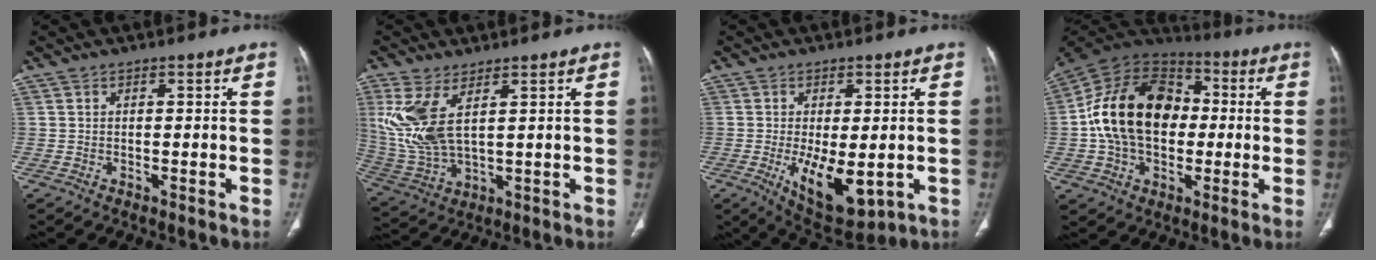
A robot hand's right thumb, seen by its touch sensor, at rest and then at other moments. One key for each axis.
{"total": 11.9, "fx": 4.1, "fy": 5.2, "fz": 9.8, "tx": -0.229, "ty": -0.016, "tz": 0.100}
{"total": 11.5, "fx": -2.6, "fy": 5.3, "fz": 9.9, "tx": -0.145, "ty": -0.021, "tz": -0.022}
{"total": 21.8, "fx": 0.3, "fy": 15.2, "fz": 15.6, "tx": -0.260, "ty": 0.028, "tz": 0.004}